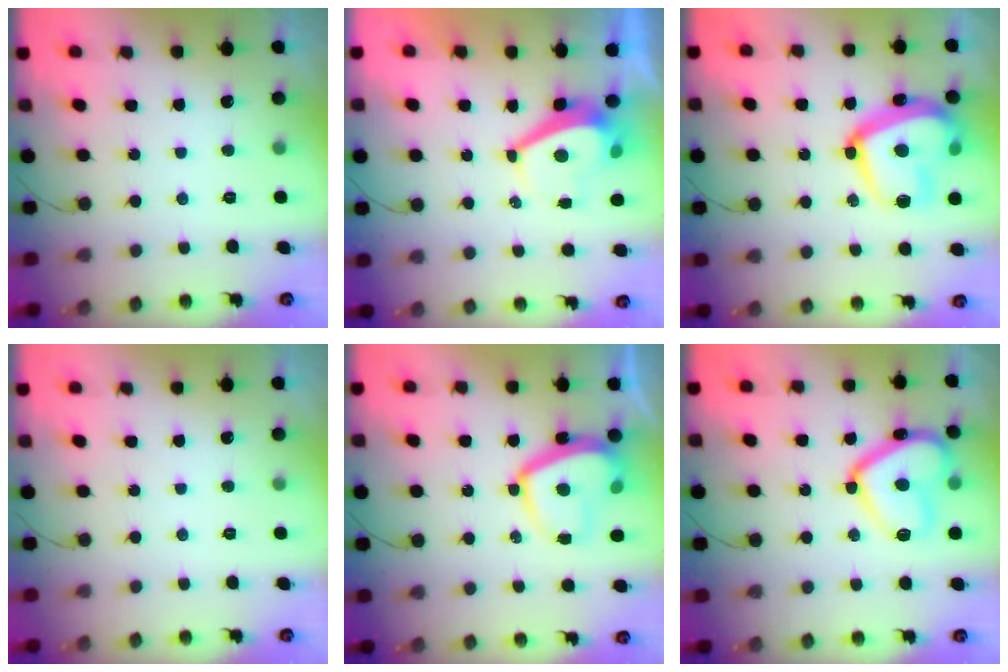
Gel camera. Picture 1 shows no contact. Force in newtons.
{"total": 4.4, "press": 4.3, "slide": 0.4}
{"total": 22.4, "press": 22.3, "slide": 2.2}
{"total": 0.0}
{"total": 12.4, "press": 12.4, "slide": 0.9}
{"total": 16.0, "press": 16.0, "slide": 1.4}